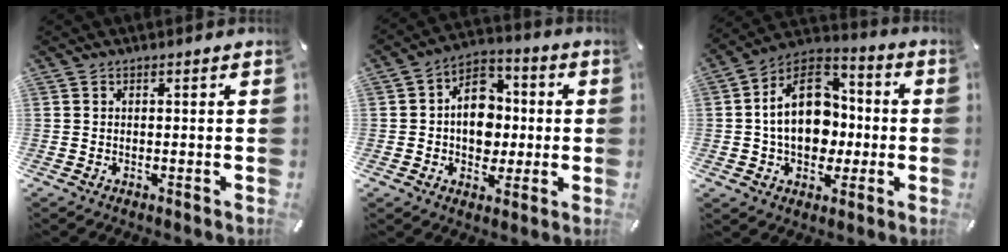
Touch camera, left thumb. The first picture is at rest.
{"total": 11.2, "force": [-0.6, 9.4, 6.1], "torque": [-0.103, 0.012, -0.009]}
{"total": 17.5, "force": [-0.5, 13.1, 11.6], "torque": [-0.203, 0.018, -0.008]}